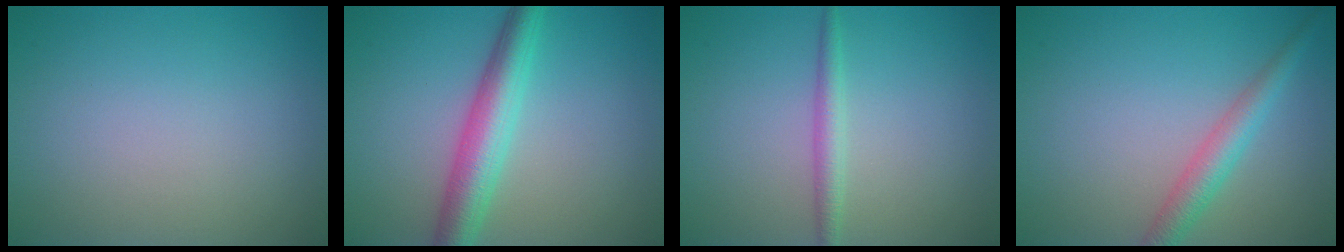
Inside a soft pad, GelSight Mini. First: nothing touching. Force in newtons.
{"total": 5.0, "press": 5.0, "slide": 0.1}
{"total": 1.8, "press": 1.8, "slide": 0.0}
{"total": 2.9, "press": 2.9, "slide": 0.1}